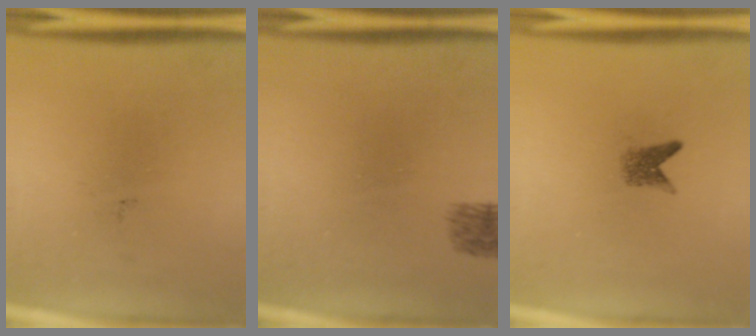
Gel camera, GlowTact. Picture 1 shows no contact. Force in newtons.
{"total": 1.9}
{"total": 1.9}